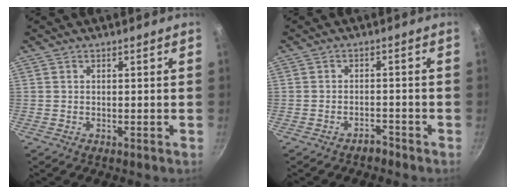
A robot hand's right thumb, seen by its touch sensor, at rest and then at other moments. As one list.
[{"total": 2.0, "force": [-1.9, 0.8, 0.3], "torque": [0.007, 0.027, -0.024]}]